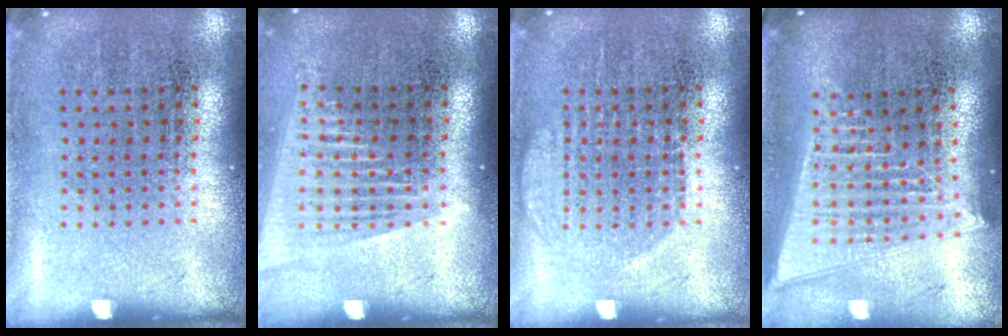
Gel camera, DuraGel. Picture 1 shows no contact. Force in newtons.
{"total": 1.5, "press": 1.3, "slide": 0.6}
{"total": 1.6, "press": 1.5, "slide": 0.4}
{"total": 2.0, "press": 1.7, "slide": 1.1}